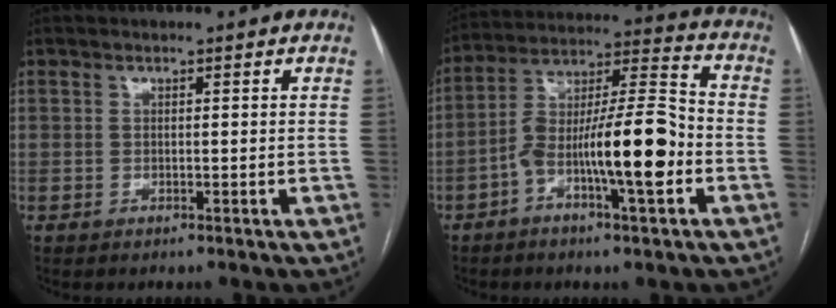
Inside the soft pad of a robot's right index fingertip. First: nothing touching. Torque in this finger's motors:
{"motor_torque": [1.71, -0.43, 0.73, 0.21]}